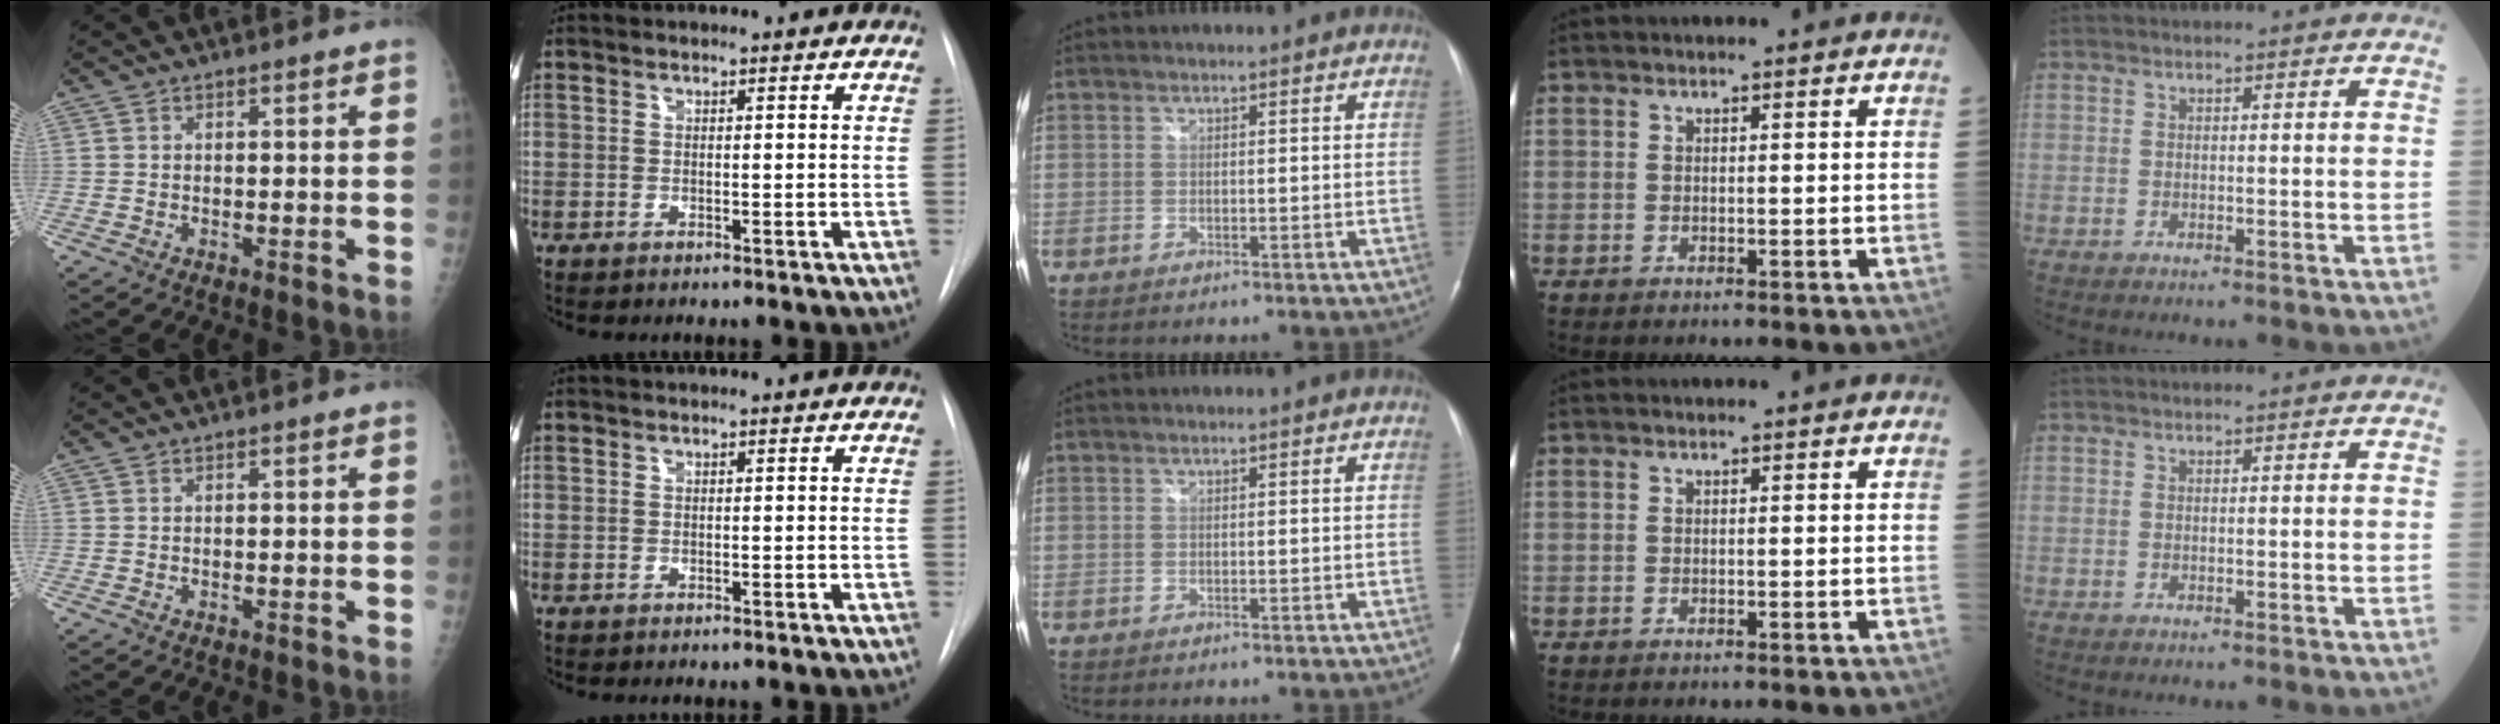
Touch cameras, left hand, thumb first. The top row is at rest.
{}